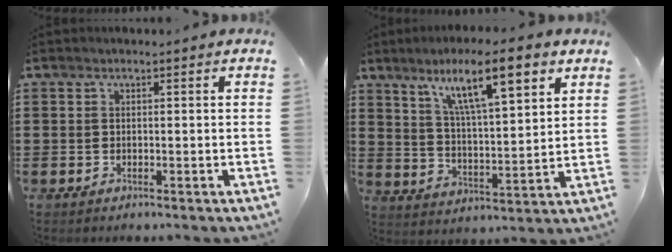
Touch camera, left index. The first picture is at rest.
{"total": 11.8, "force": [7.4, 2.4, 8.8], "torque": [-0.147, -0.025, 0.118]}